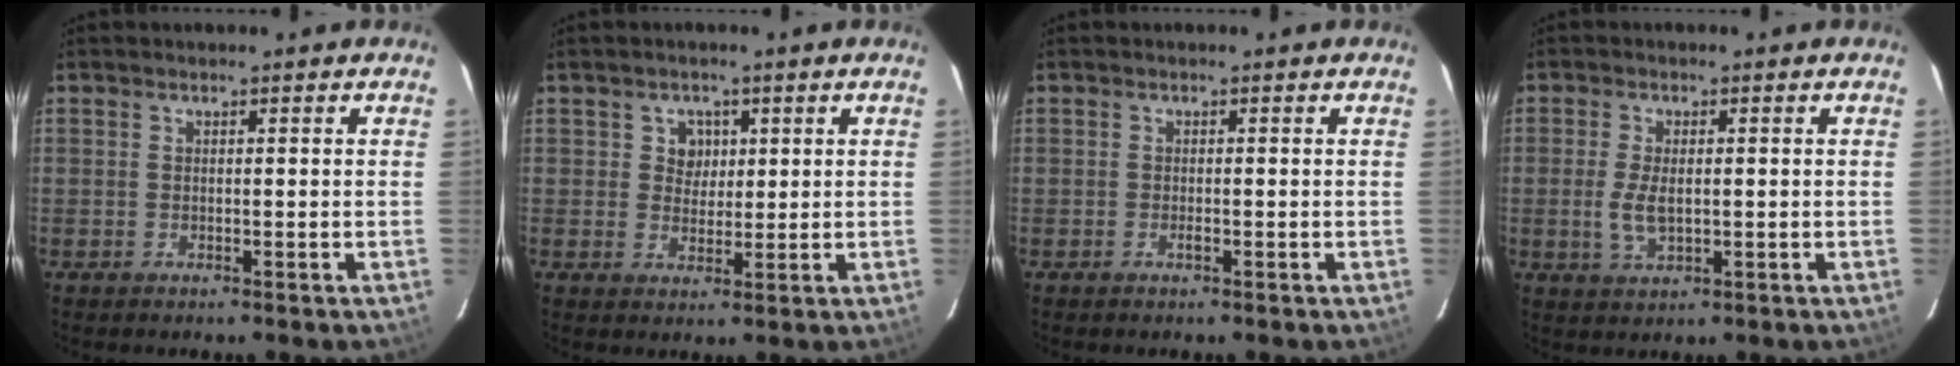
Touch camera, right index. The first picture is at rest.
{"total": 3.5, "force": [1.1, 3.2, 0.8], "torque": [-0.007, 0.010, 0.019]}
{"total": 0.8, "force": [-0.4, 0.3, 0.5], "torque": [-0.011, 0.000, -0.008]}
{"total": 4.8, "force": [-0.5, 2.2, 4.2], "torque": [-0.089, -0.007, -0.009]}